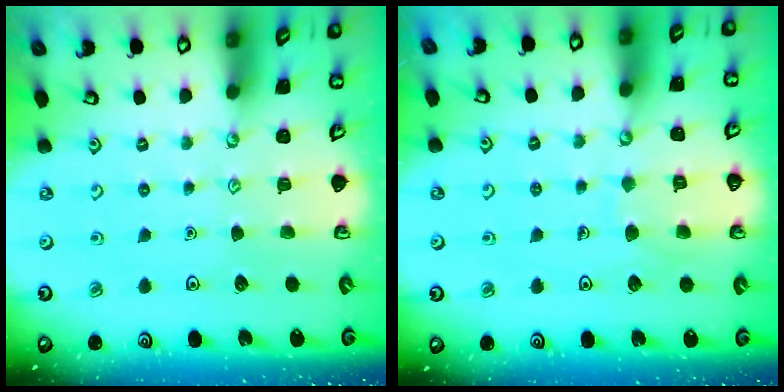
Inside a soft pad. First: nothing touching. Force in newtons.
{"total": 5.8, "press": 5.8, "slide": 0.6}